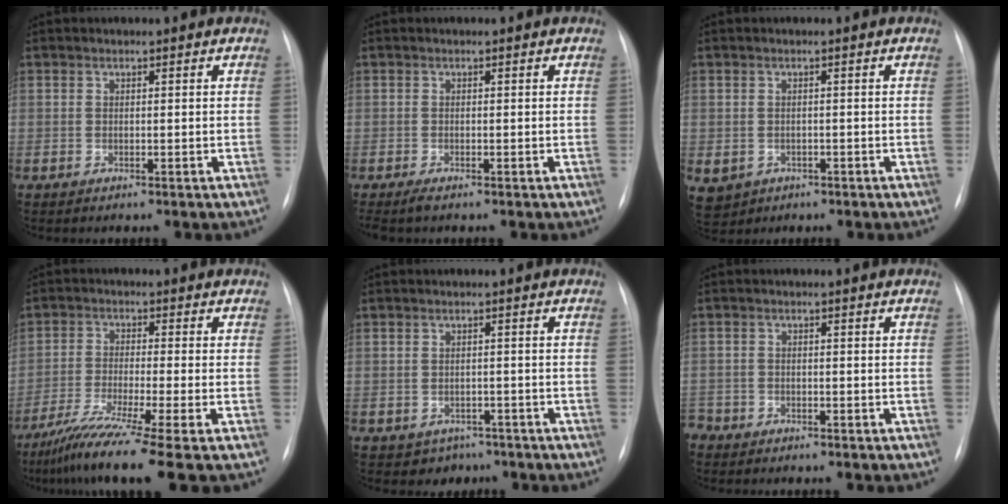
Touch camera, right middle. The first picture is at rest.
{"total": 1.4, "force": [-1.1, 0.1, 0.9], "torque": [-0.019, -0.006, -0.019]}
{"total": 6.3, "force": [-2.6, 5.3, 2.0], "torque": [-0.051, 0.000, -0.030]}
{"total": 11.7, "force": [-8.3, -2.0, 8.1], "torque": [-0.139, -0.042, -0.135]}
{"total": 3.3, "force": [-2.2, 2.4, -0.1], "torque": [0.003, 0.013, -0.026]}
{"total": 4.1, "force": [-3.4, 2.2, 0.6], "torque": [-0.009, 0.002, -0.060]}